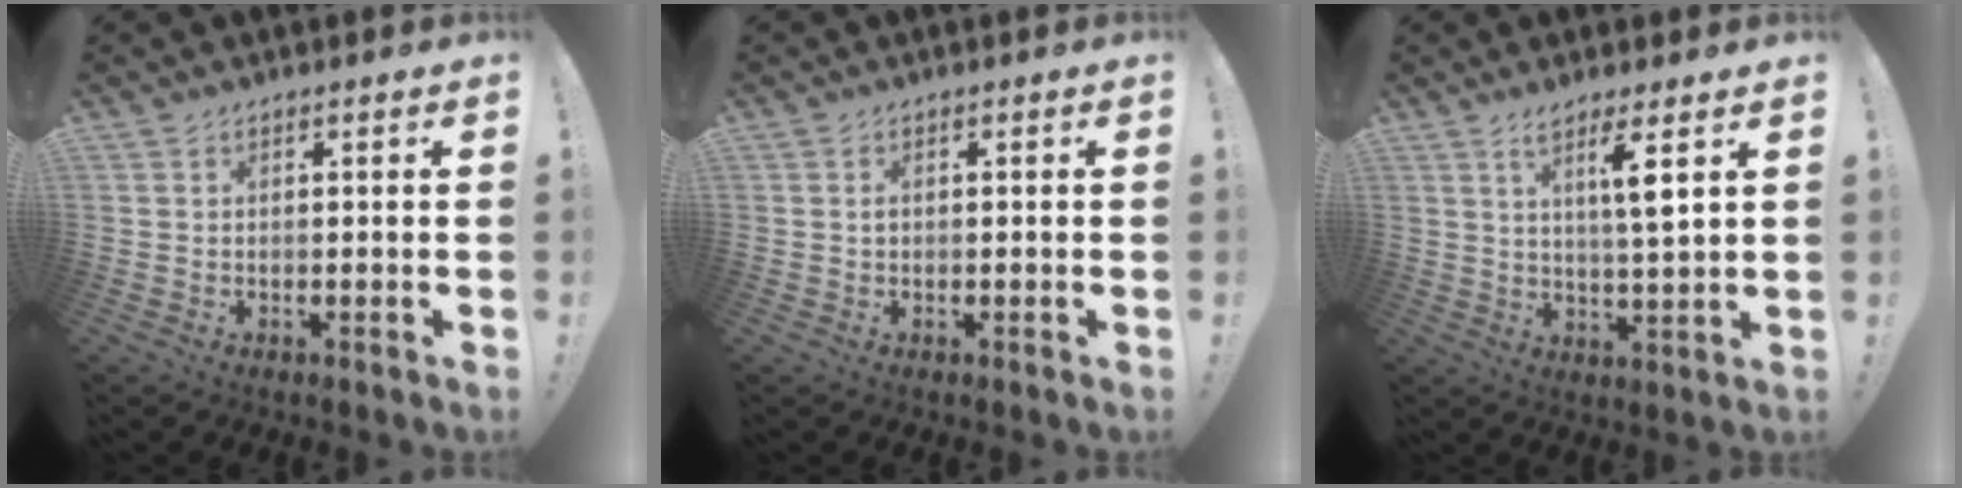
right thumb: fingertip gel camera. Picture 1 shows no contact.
{"total": 0.6, "force": [0.0, 0.6, 0.2], "torque": [0.002, 0.001, -0.002]}
{"total": 7.2, "force": [3.6, -0.2, 6.3], "torque": [-0.099, -0.017, 0.048]}